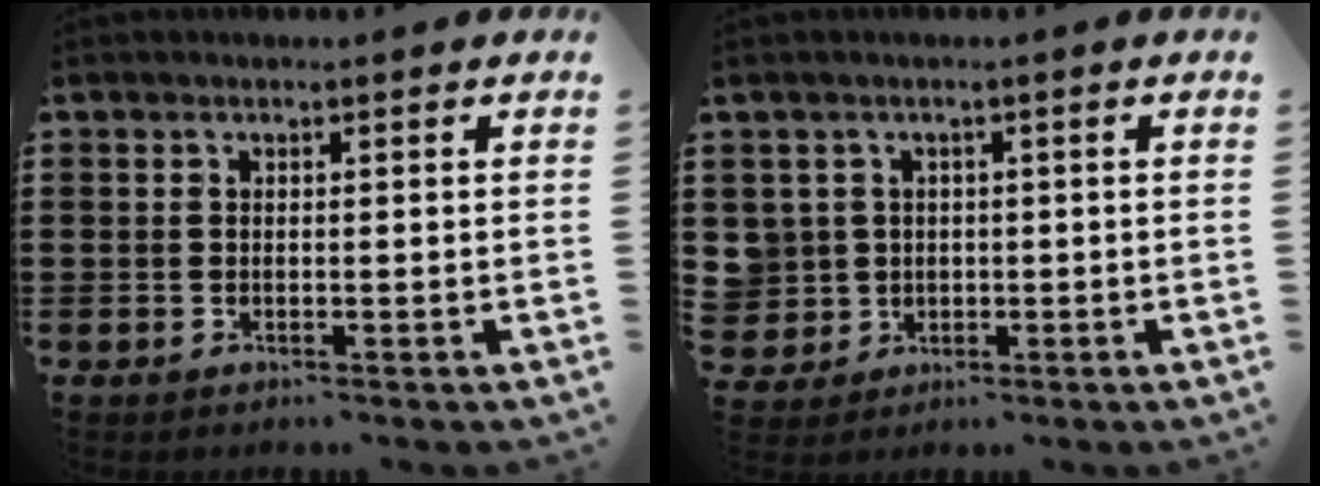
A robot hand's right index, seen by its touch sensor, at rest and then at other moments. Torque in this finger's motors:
{"motor_torque": [1.13, 1.00, 0.20, 0.01]}